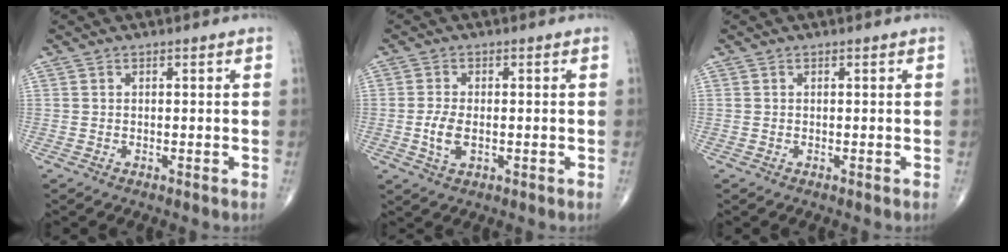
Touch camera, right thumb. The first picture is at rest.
{"total": 4.2, "force": [-0.7, 2.2, 3.5], "torque": [-0.074, -0.004, -0.013]}
{"total": 0.0}